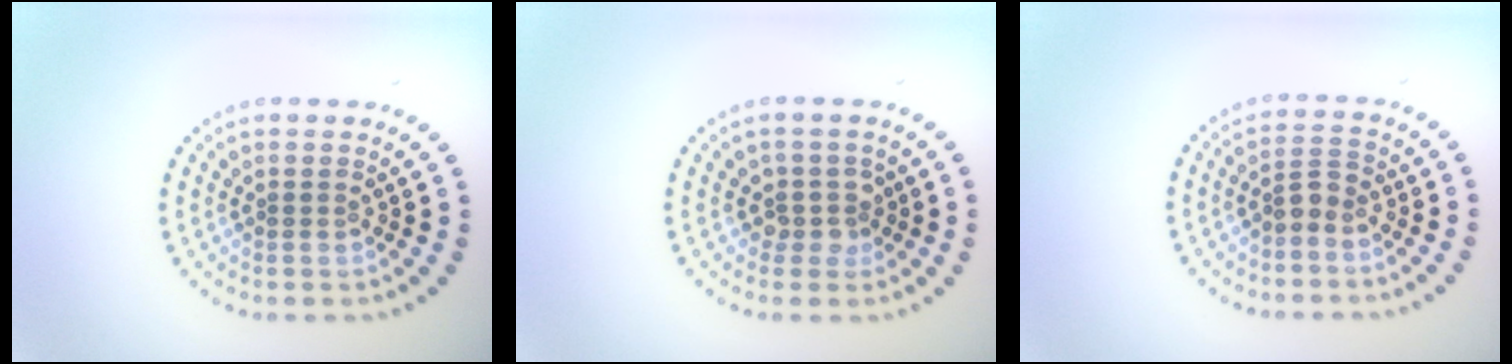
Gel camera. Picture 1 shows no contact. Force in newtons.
{"total": 1.9, "press": 1.5, "slide": 1.1}
{"total": 1.8, "press": 1.5, "slide": 1.1}